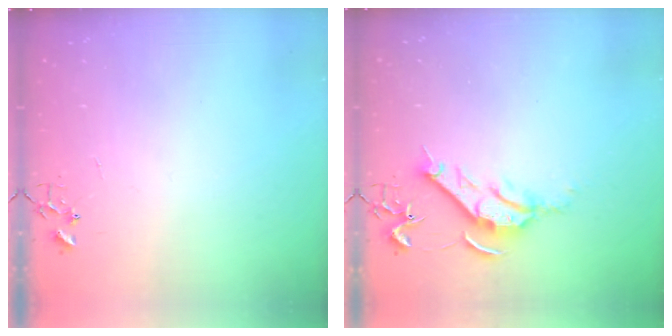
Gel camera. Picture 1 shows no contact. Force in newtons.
{"total": 10.8, "press": 10.7, "slide": 1.1}